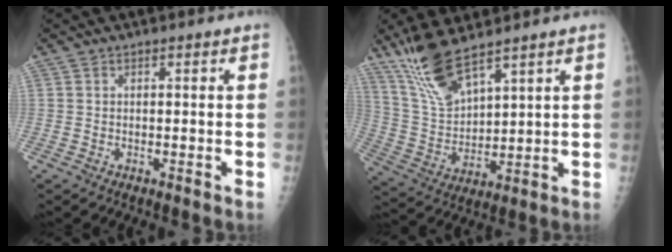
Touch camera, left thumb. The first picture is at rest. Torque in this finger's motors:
{"motor_torque": [0.11, 0.10, -0.05, -0.41, 0.10]}